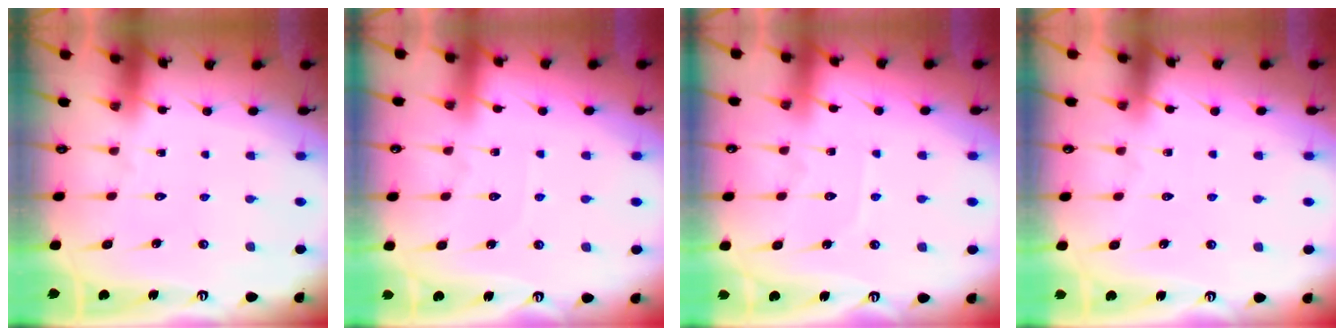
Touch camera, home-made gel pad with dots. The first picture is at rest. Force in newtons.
{"total": 2.0, "press": 2.0, "slide": 0.3}
{"total": 4.0, "press": 4.0, "slide": 0.6}
{"total": 3.2, "press": 3.1, "slide": 0.4}